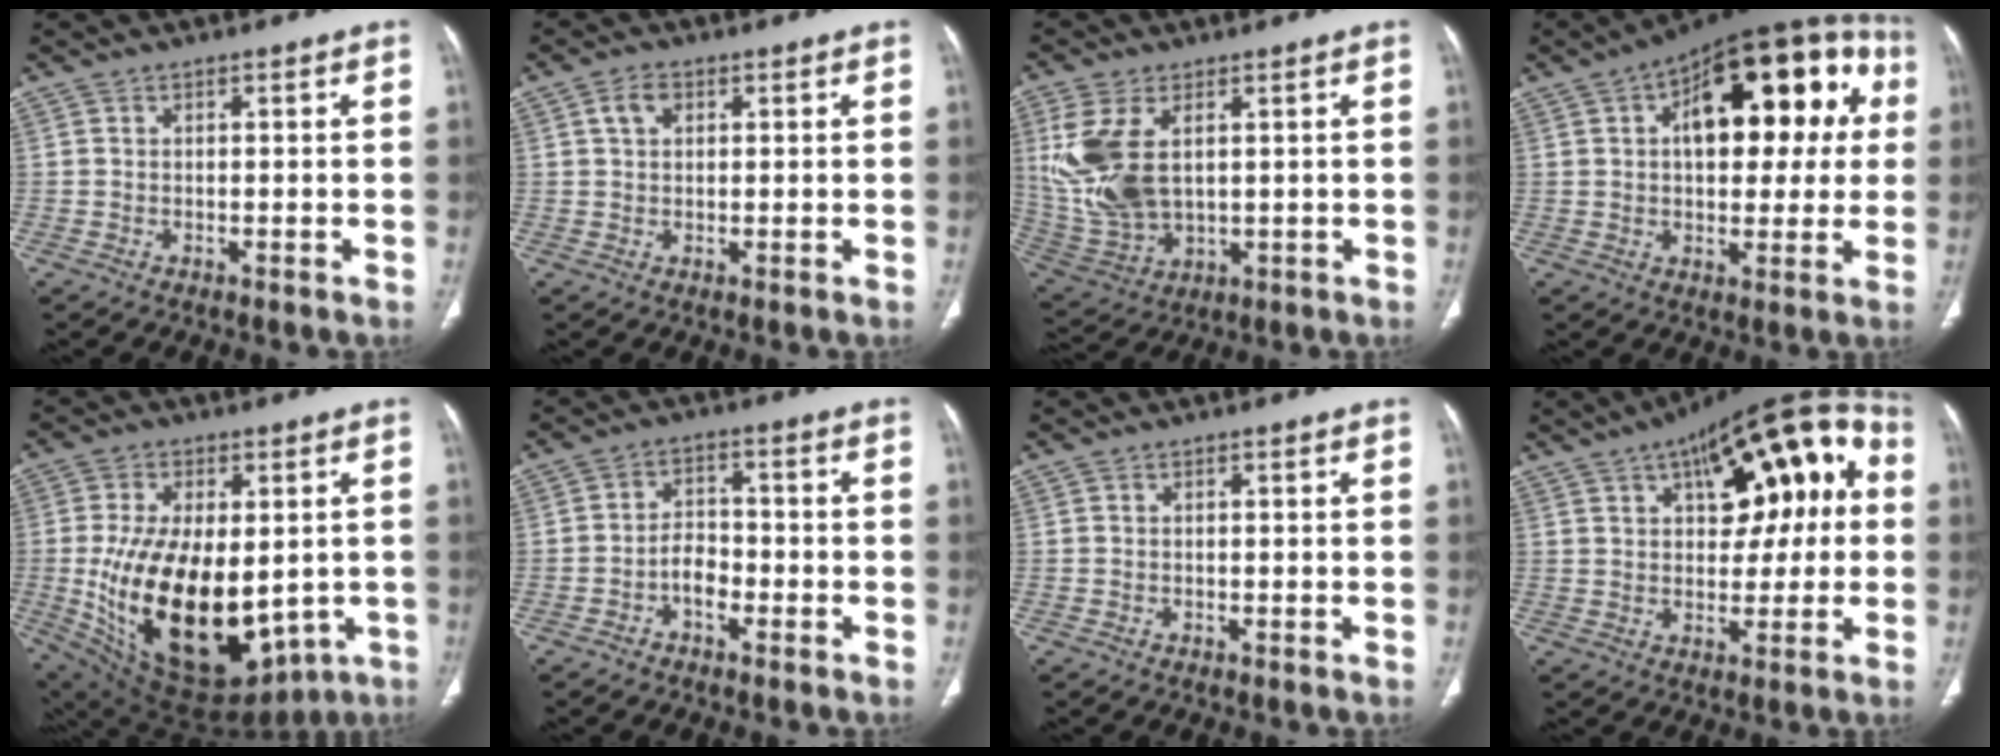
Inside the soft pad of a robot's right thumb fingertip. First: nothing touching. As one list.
[{"total": 3.1, "force": [1.2, 2.2, 1.9], "torque": [-0.030, 0.005, 0.021]}, {"total": 14.0, "force": [3.0, 8.1, 11.0], "torque": [-0.244, -0.010, 0.076]}, {"total": 25.1, "force": [6.0, 12.3, 21.0], "torque": [-0.255, 0.034, 0.080]}, {"total": 27.0, "force": [-3.3, 15.2, 22.0], "torque": [-0.401, -0.031, -0.013]}, {"total": 4.6, "force": [-2.2, 2.9, 2.7], "torque": [-0.032, 0.024, -0.046]}, {"total": 0.0}, {"total": 22.3, "force": [5.6, 10.5, 18.8], "torque": [-0.229, 0.039, 0.075]}]